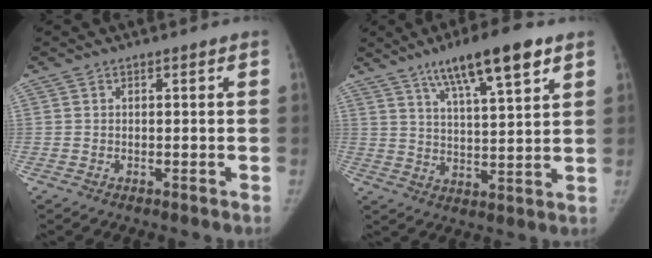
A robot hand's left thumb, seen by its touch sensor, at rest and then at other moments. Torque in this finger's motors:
{"motor_torque": [1.17, 0.21, 1.56, -1.21, 0.25]}